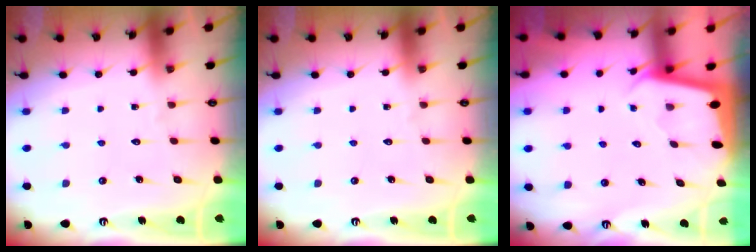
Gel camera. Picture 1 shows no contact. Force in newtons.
{"total": 0.0}
{"total": 1.9, "press": 1.9, "slide": 0.1}